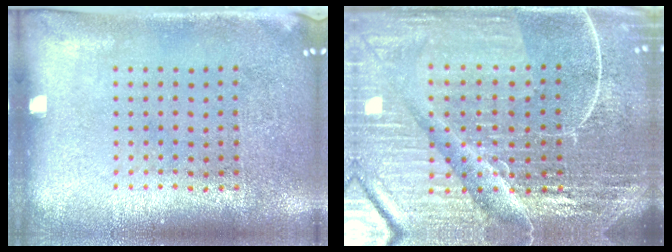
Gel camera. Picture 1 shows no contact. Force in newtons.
{"total": 7.1, "press": 6.2, "slide": 3.5}